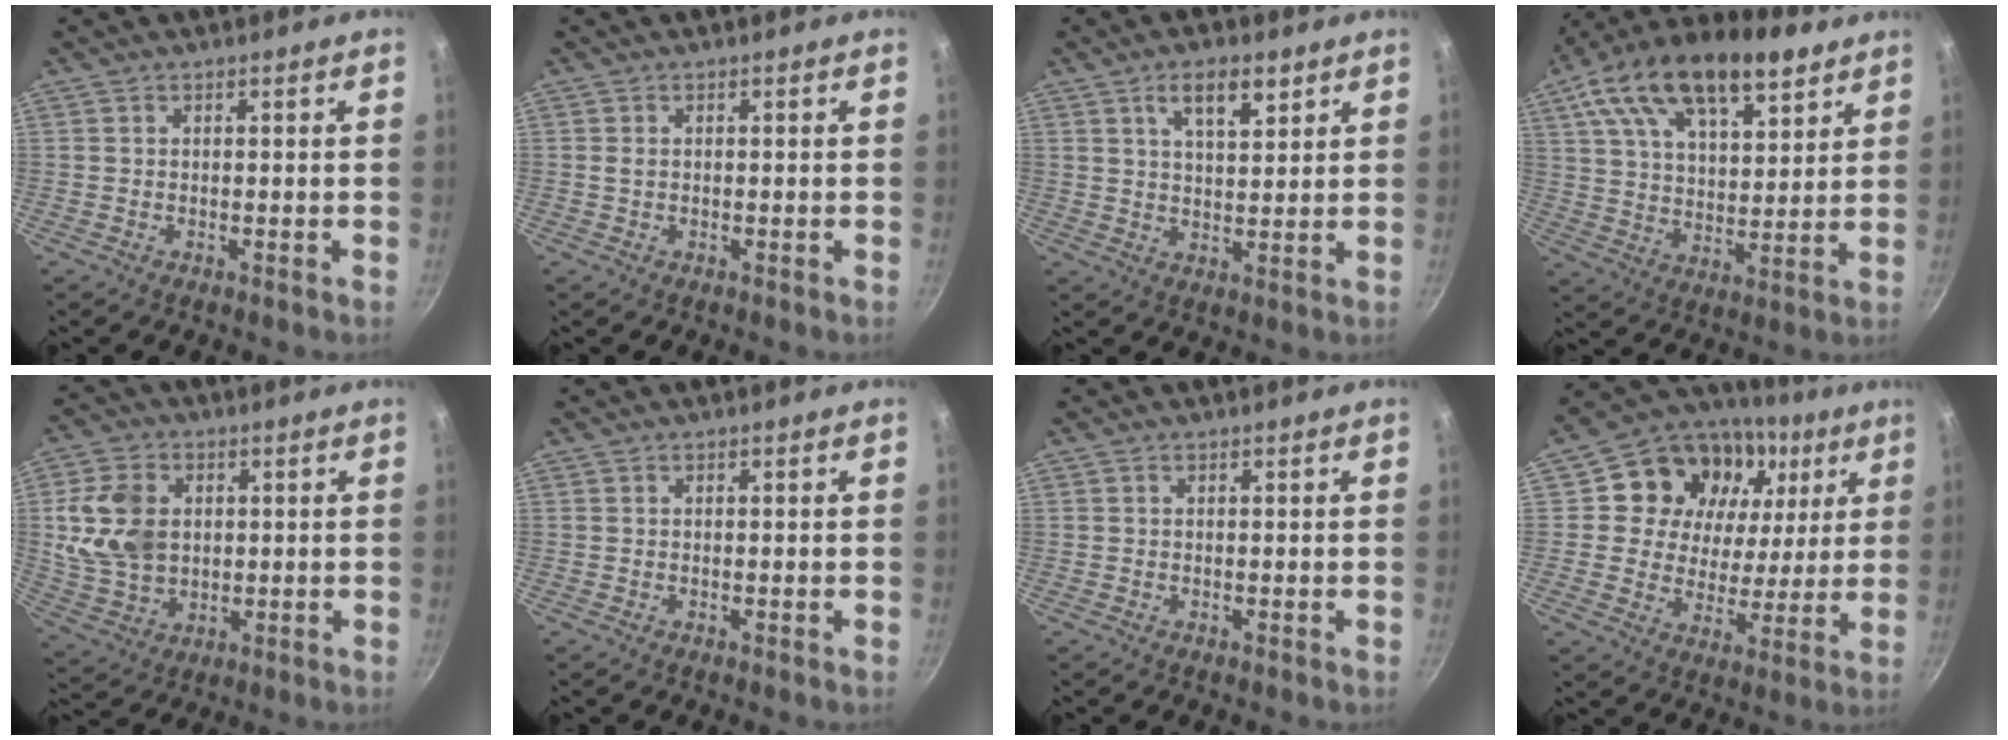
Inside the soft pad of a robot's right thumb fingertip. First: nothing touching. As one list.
[{"total": 0.9, "force": [0.2, 0.6, 0.6], "torque": [-0.011, -0.001, 0.003]}, {"total": 7.1, "force": [3.8, 3.0, 5.2], "torque": [-0.080, -0.017, 0.065]}, {"total": 21.0, "force": [12.2, 9.9, 13.9], "torque": [-0.219, -0.024, 0.203]}, {"total": 12.6, "force": [1.8, 9.6, 8.1], "torque": [-0.136, -0.008, 0.042]}, {"total": 0.0}, {"total": 0.0}, {"total": 20.1, "force": [7.0, 16.0, 10.0], "torque": [-0.150, -0.006, 0.112]}]